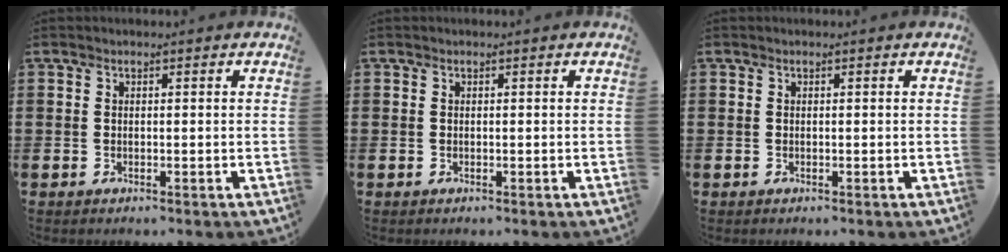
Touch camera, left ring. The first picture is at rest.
{"total": 0.0}
{"total": 0.0}